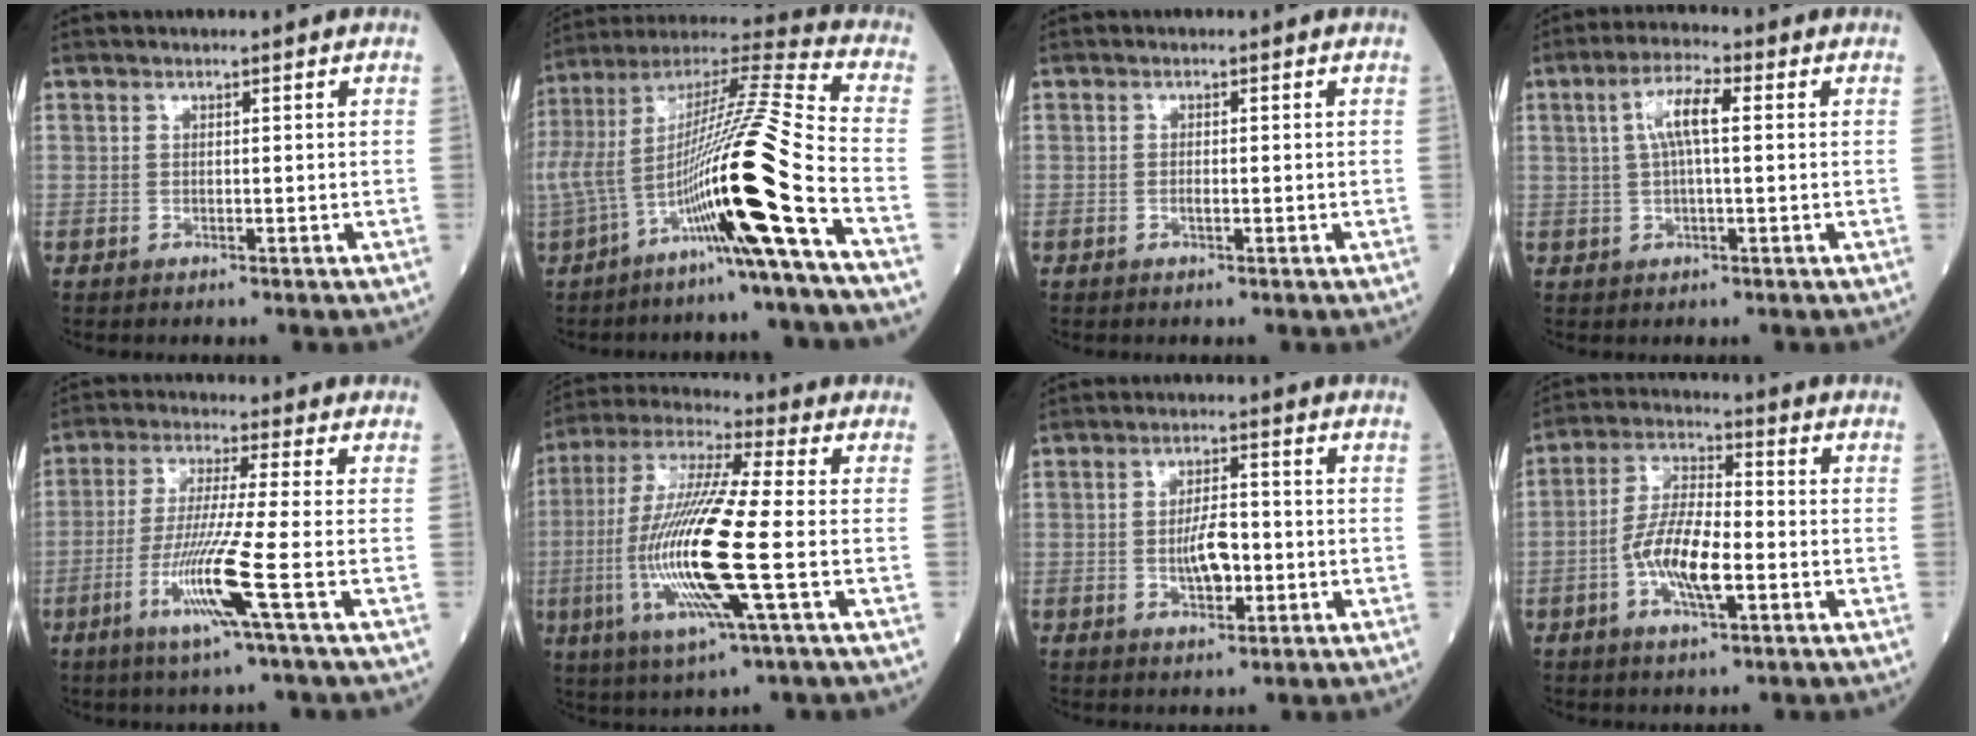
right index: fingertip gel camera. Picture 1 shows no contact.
{"total": 25.1, "force": [-10.0, 0.2, 23.0], "torque": [-0.480, -0.006, -0.187]}
{"total": 0.9, "force": [-0.4, 0.1, 0.8], "torque": [-0.022, -0.001, -0.008]}
{"total": 5.8, "force": [1.1, 1.0, 5.6], "torque": [-0.115, 0.016, 0.020]}
{"total": 10.3, "force": [-3.9, -1.8, 9.3], "torque": [-0.189, -0.025, -0.081]}
{"total": 18.1, "force": [-3.5, 1.0, 17.7], "torque": [-0.379, -0.016, -0.070]}
{"total": 4.9, "force": [-0.8, 2.1, 4.4], "torque": [-0.081, 0.002, -0.011]}
{"total": 9.6, "force": [-2.8, 2.5, 8.8], "torque": [-0.181, 0.004, -0.055]}